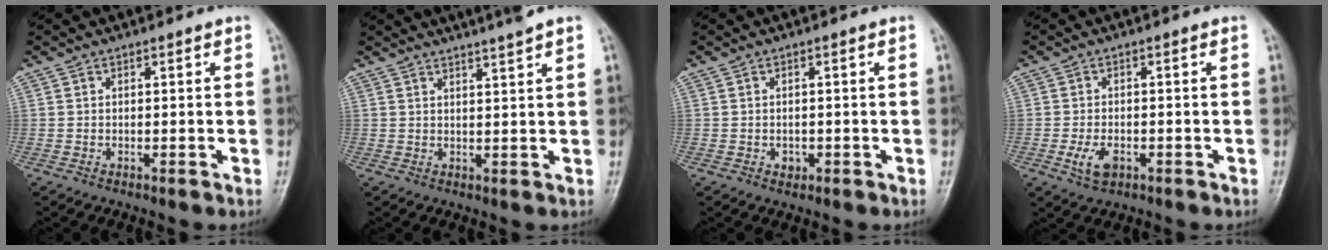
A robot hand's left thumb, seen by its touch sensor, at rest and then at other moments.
{"total": 5.2, "force": [4.3, -0.2, 2.9], "torque": [-0.041, -0.005, 0.063]}
{"total": 1.3, "force": [-0.6, 1.1, 0.5], "torque": [0.003, 0.002, -0.004]}
{"total": 4.0, "force": [-1.7, 2.4, 2.7], "torque": [-0.053, 0.001, -0.026]}